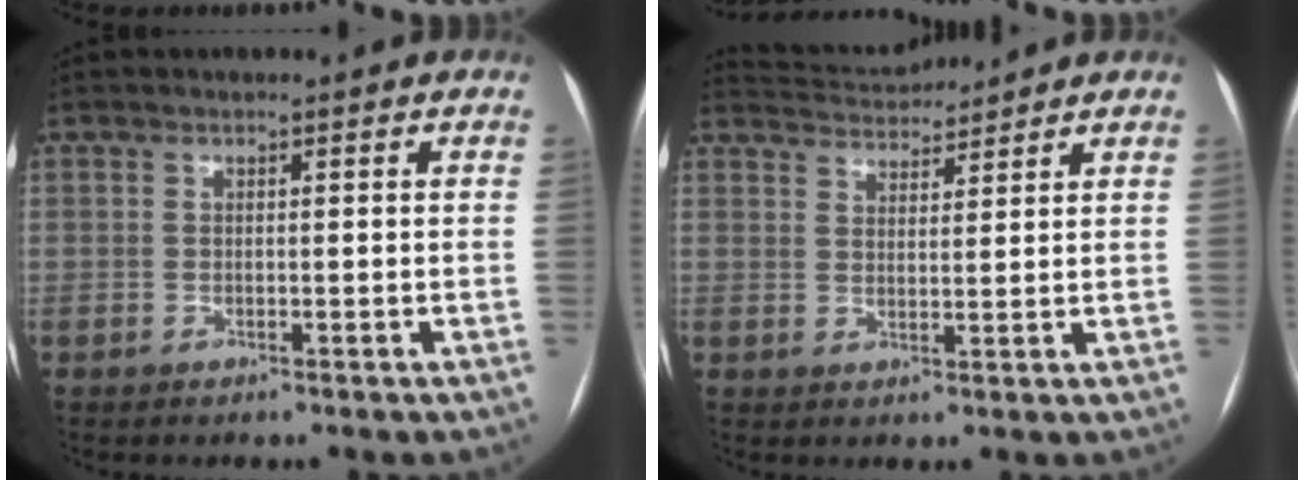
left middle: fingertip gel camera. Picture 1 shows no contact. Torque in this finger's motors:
{"motor_torque": [0.01, -0.31, -0.14, -0.05]}